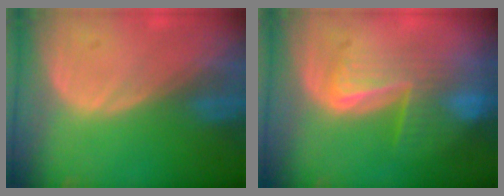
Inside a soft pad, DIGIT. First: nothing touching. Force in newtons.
{"total": 7.4, "press": 7.1, "slide": 2.2}